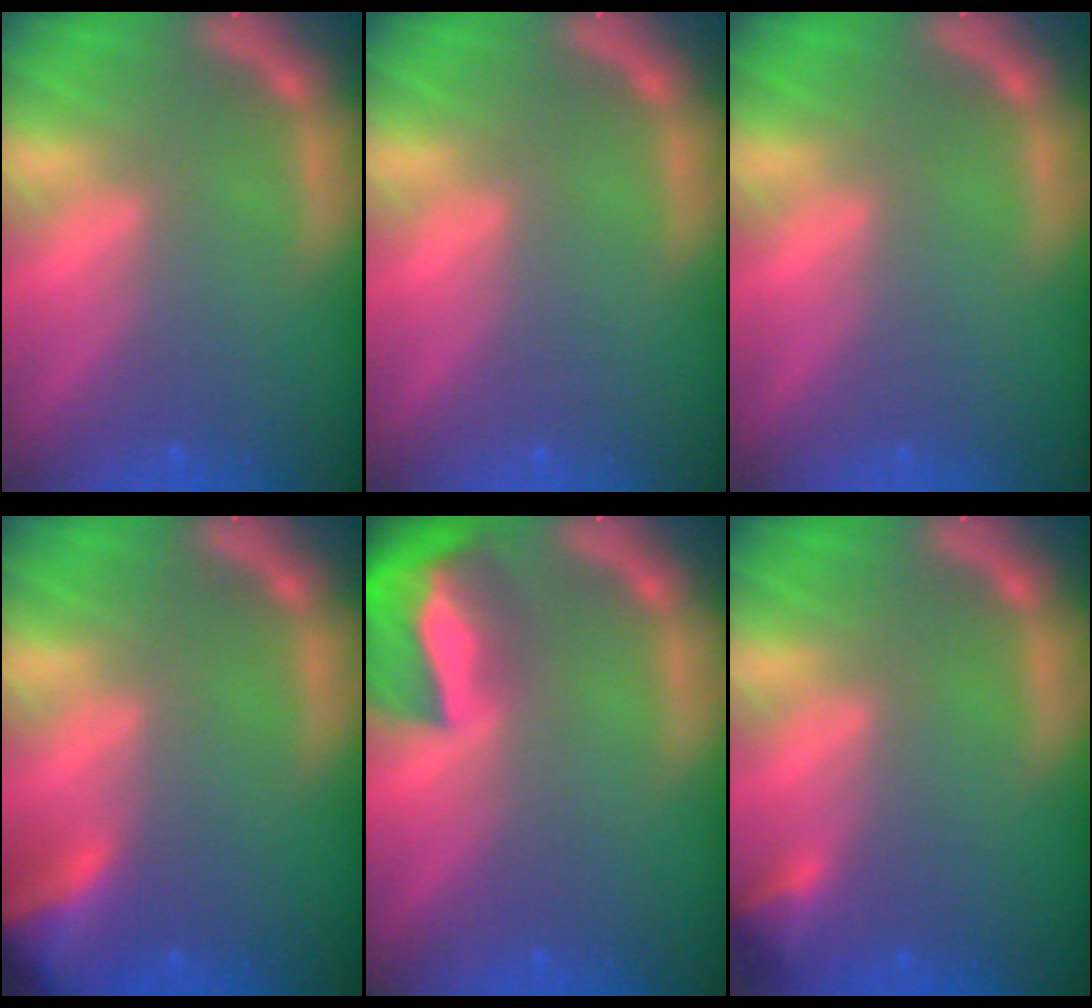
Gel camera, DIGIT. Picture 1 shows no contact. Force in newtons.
{"total": 0.0}
{"total": 0.0}
{"total": 5.4}
{"total": 9.4}
{"total": 1.9}